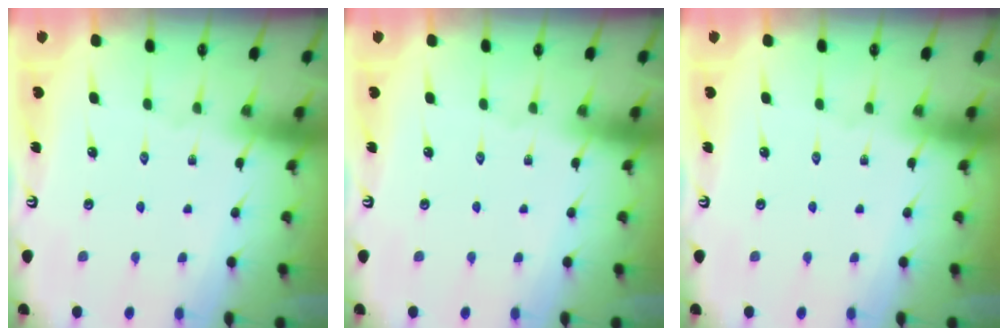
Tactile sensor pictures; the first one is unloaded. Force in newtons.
{"total": 0.0}
{"total": 0.0}